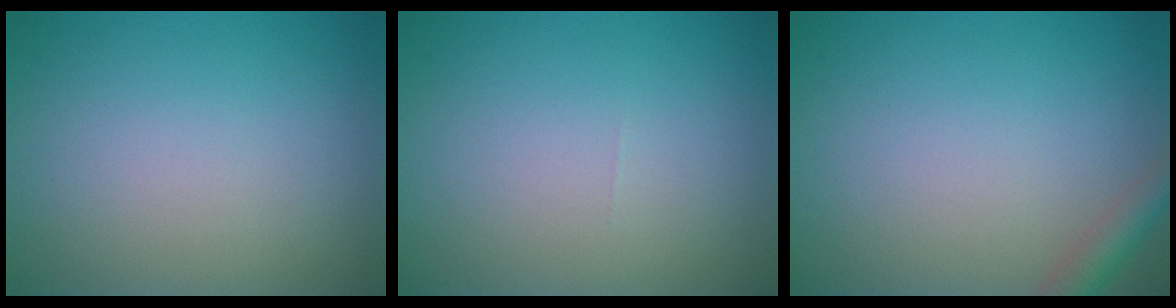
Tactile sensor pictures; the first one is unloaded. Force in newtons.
{"total": 0.0}
{"total": 2.3, "press": 2.3, "slide": 0.1}